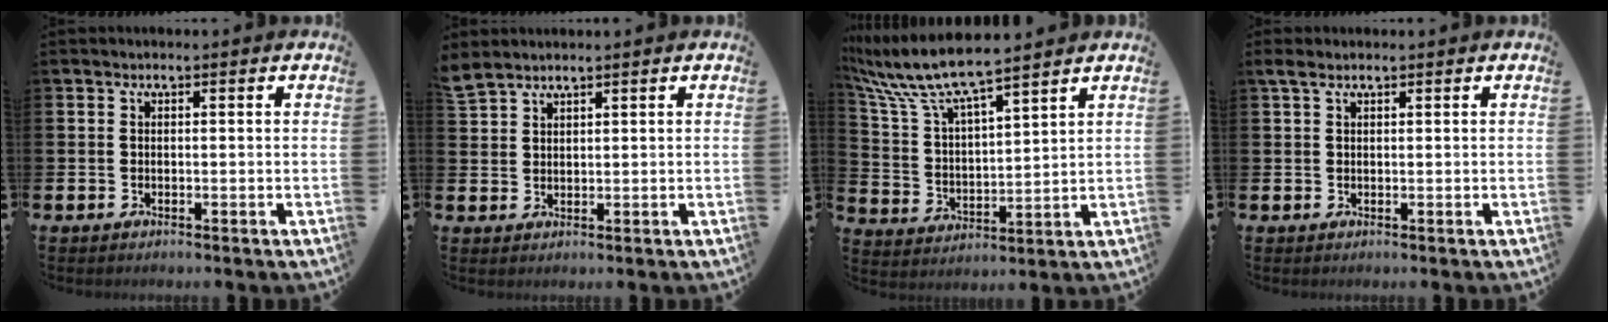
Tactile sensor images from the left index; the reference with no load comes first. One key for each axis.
{"total": 3.0, "fx": 2.9, "fy": 0.8, "fz": 0.5, "tx": -0.008, "ty": -0.012, "tz": 0.052}
{"total": 8.9, "fx": 8.2, "fy": 1.0, "fz": 3.3, "tx": -0.107, "ty": -0.046, "tz": 0.142}
{"total": 1.7, "fx": 1.2, "fy": 0.6, "fz": 0.9, "tx": -0.011, "ty": 0.002, "tz": 0.019}